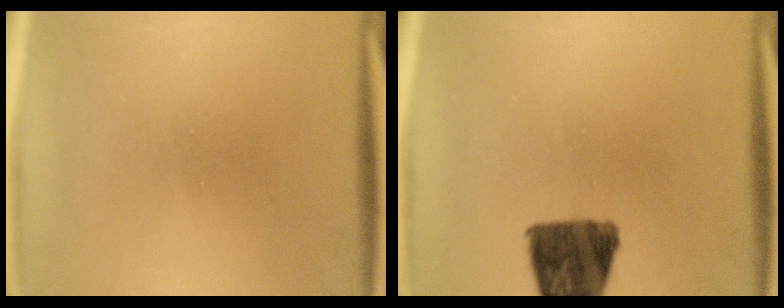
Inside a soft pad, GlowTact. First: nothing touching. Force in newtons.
{"total": 11.2}